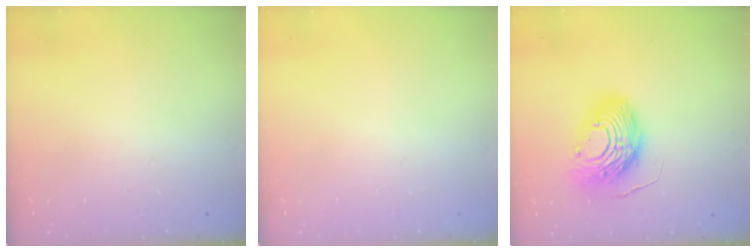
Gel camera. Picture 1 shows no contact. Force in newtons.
{"total": 0.0}
{"total": 14.3, "press": 14.3, "slide": 1.4}